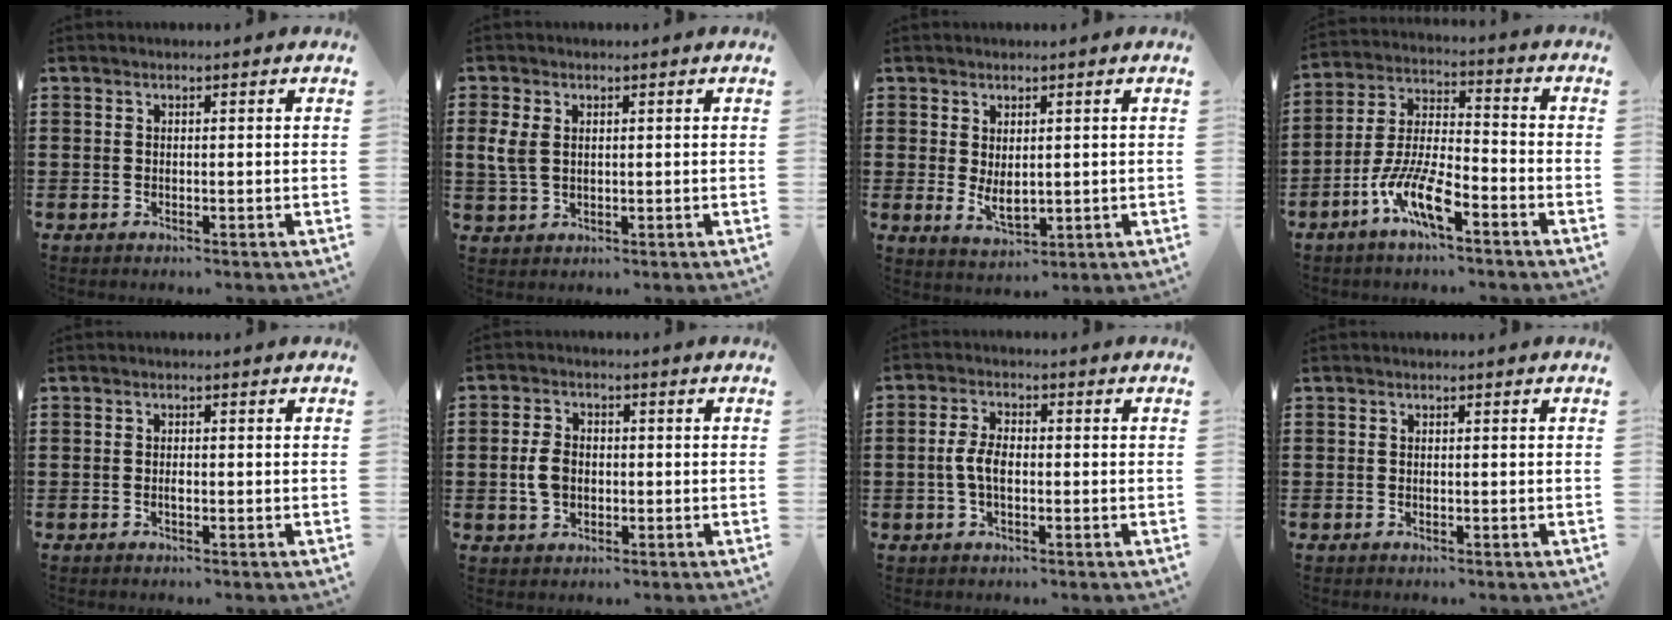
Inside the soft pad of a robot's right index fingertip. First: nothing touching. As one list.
[{"total": 3.5, "force": [1.0, 2.2, 2.5], "torque": [-0.070, 0.001, 0.013]}, {"total": 3.4, "force": [0.5, 1.8, 2.9], "torque": [-0.047, -0.001, 0.009]}, {"total": 9.6, "force": [-6.0, 2.6, 7.1], "torque": [-0.166, -0.006, -0.116]}, {"total": 0.9, "force": [-0.2, 0.4, 0.8], "torque": [-0.016, -0.003, -0.003]}, {"total": 4.4, "force": [-0.5, 3.1, 3.1], "torque": [-0.077, 0.002, -0.013]}, {"total": 4.3, "force": [-0.7, 2.1, 3.7], "torque": [-0.088, -0.002, -0.019]}, {"total": 0.0}]